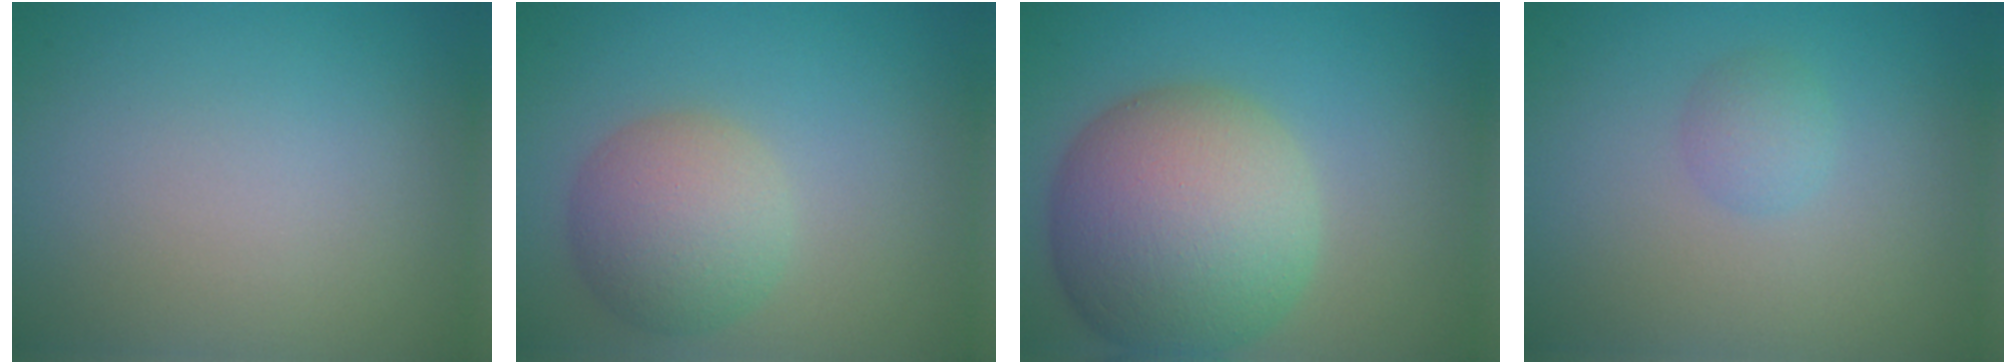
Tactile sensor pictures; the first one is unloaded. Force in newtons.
{"total": 5.1, "press": 5.1, "slide": 0.1}
{"total": 11.5, "press": 11.5, "slide": 0.5}
{"total": 1.5, "press": 1.5, "slide": 0.0}